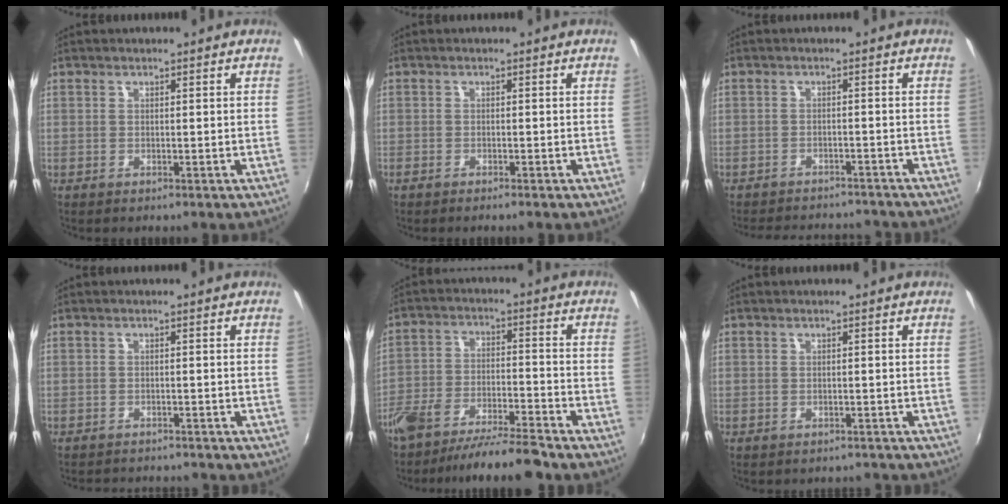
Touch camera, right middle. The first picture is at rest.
{"total": 1.0, "force": [-0.9, 0.2, 0.4], "torque": [-0.013, -0.002, -0.020]}
{"total": 12.4, "force": [-11.1, 3.8, 4.2], "torque": [-0.094, -0.003, -0.148]}
{"total": 5.8, "force": [-5.5, 1.2, 1.4], "torque": [-0.039, -0.010, -0.079]}
{"total": 11.9, "force": [-10.2, 1.6, 5.9], "torque": [-0.123, -0.012, -0.175]}
{"total": 3.4, "force": [-3.0, 1.3, 0.7], "torque": [-0.010, -0.008, -0.035]}